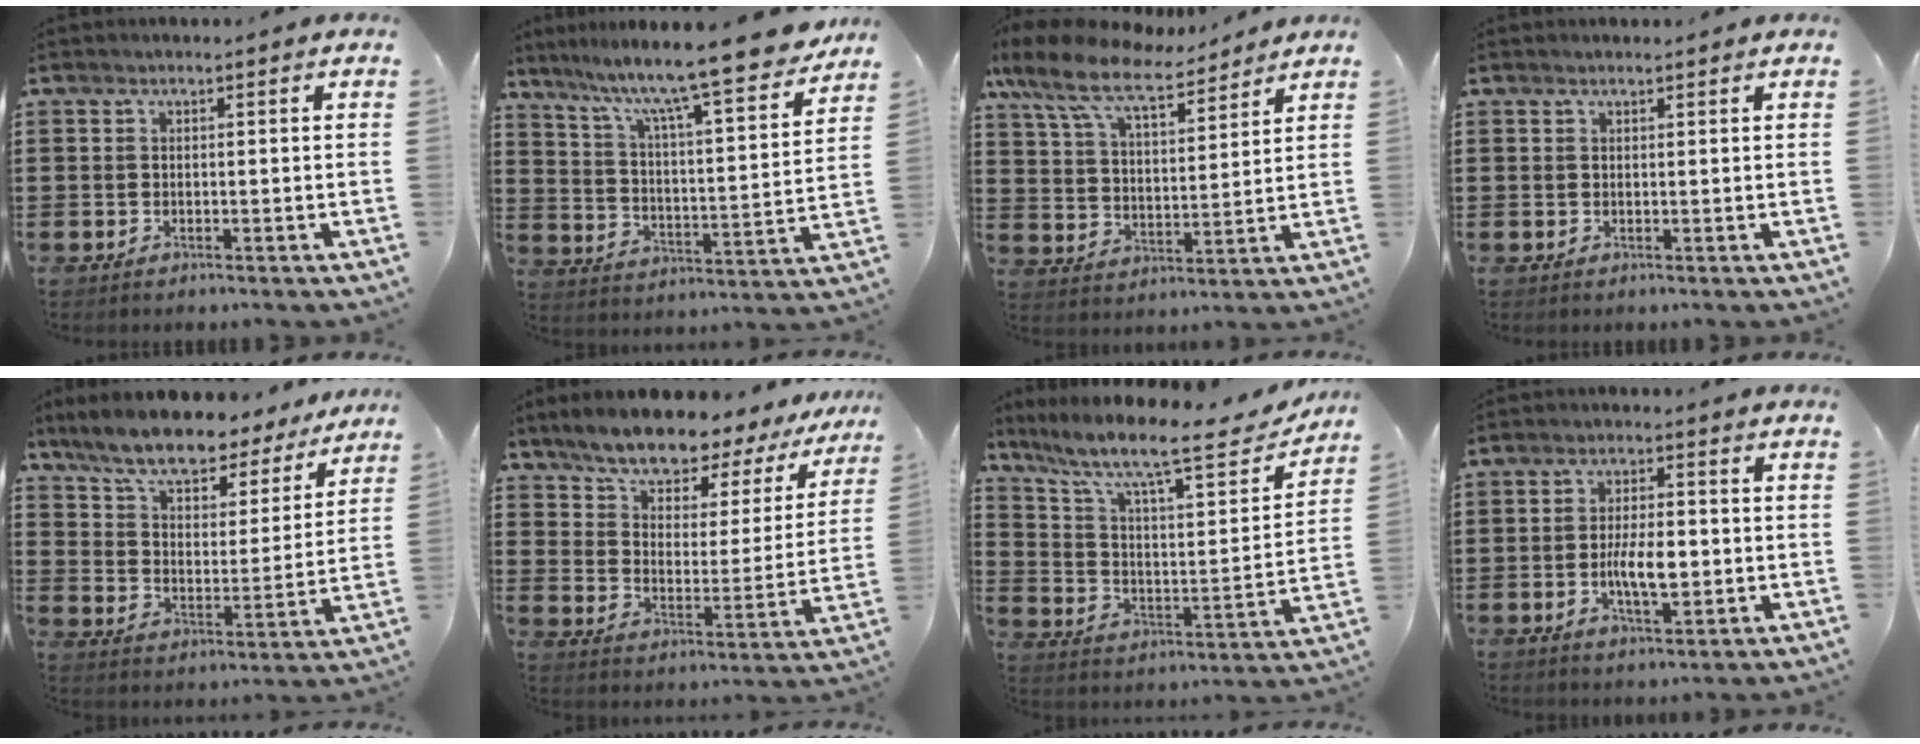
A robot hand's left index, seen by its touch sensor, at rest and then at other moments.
{"total": 10.9, "force": [9.5, -0.1, 5.5], "torque": [-0.127, -0.074, 0.151]}
{"total": 9.9, "force": [8.3, 2.3, 4.8], "torque": [-0.125, -0.037, 0.145]}
{"total": 0.6, "force": [0.5, 0.0, 0.3], "torque": [-0.007, -0.001, 0.010]}
{"total": 8.8, "force": [7.8, 1.7, 3.7], "torque": [-0.105, -0.038, 0.134]}
{"total": 7.1, "force": [6.6, 1.6, 2.2], "torque": [-0.071, -0.047, 0.110]}
{"total": 11.4, "force": [8.6, 1.8, 7.2], "torque": [-0.156, -0.055, 0.139]}
{"total": 6.4, "force": [-0.9, 2.4, 5.9], "torque": [-0.108, -0.002, -0.022]}